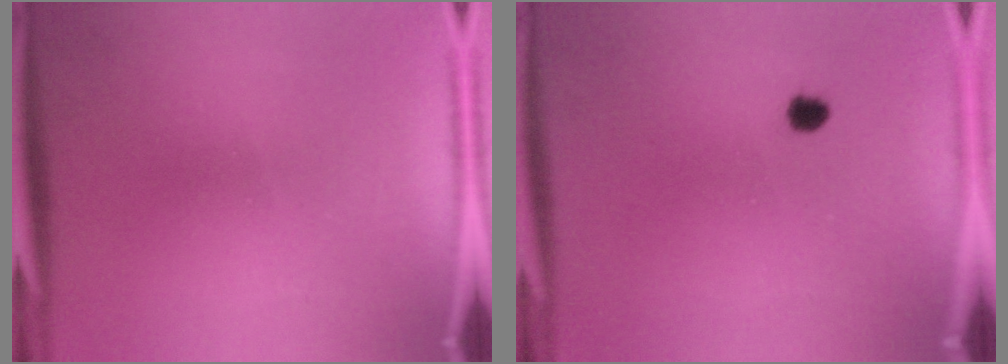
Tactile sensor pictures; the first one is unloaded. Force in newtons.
{"total": 1.7}